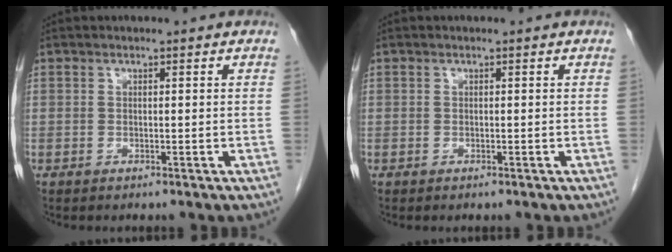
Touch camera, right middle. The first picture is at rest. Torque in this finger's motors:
{"motor_torque": [-0.39, 0.12, -0.04, -0.01]}